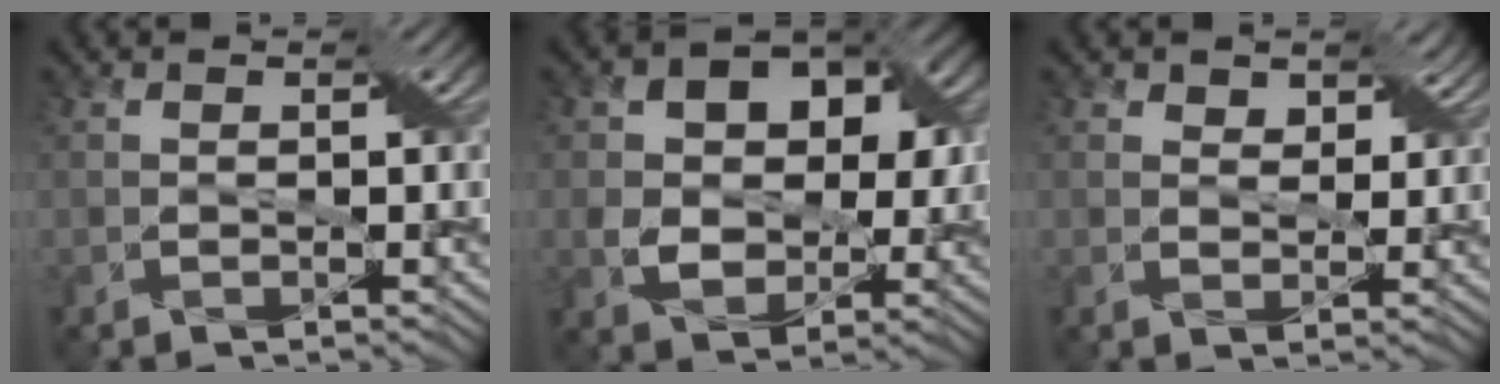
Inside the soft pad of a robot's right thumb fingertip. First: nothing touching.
{"total": 10.4, "force": [1.6, 7.7, 6.7], "torque": [-0.112, 0.000, 0.018]}
{"total": 4.0, "force": [2.5, 2.4, 2.0], "torque": [-0.042, -0.005, 0.038]}